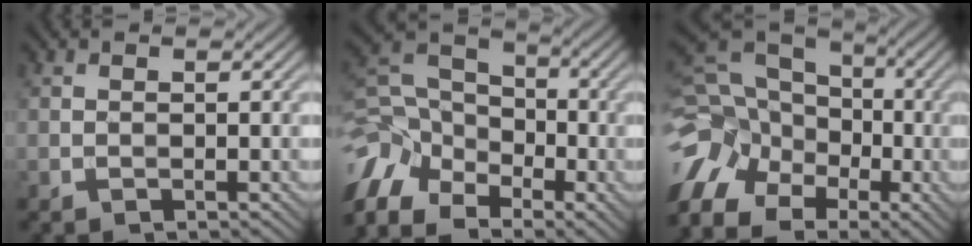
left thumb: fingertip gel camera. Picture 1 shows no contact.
{"total": 11.4, "force": [-6.9, 7.5, 5.2], "torque": [-0.146, -0.014, -0.134]}
{"total": 16.3, "force": [-7.2, 13.0, 6.8], "torque": [-0.187, -0.035, -0.125]}